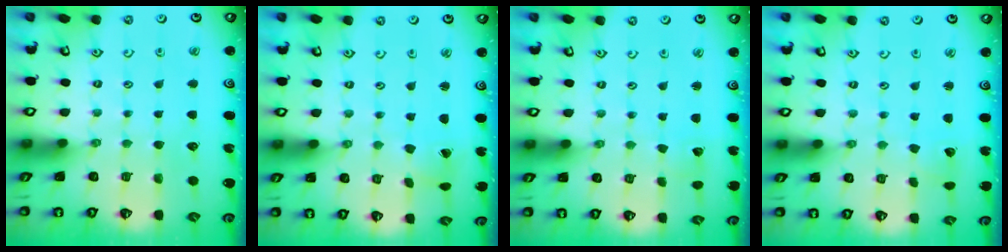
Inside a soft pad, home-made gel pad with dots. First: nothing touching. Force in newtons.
{"total": 1.6, "press": 1.6, "slide": 0.1}
{"total": 2.4, "press": 2.4, "slide": 0.3}
{"total": 3.4, "press": 3.4, "slide": 0.5}